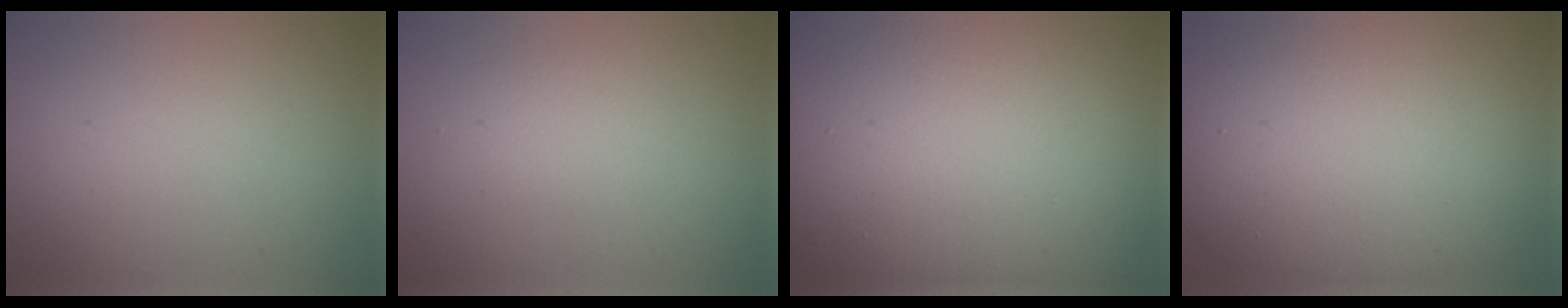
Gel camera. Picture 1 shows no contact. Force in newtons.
{"total": 1.3, "press": 1.3, "slide": 0.2}
{"total": 20.2, "press": 20.2, "slide": 0.8}
{"total": 14.1, "press": 14.1, "slide": 0.9}